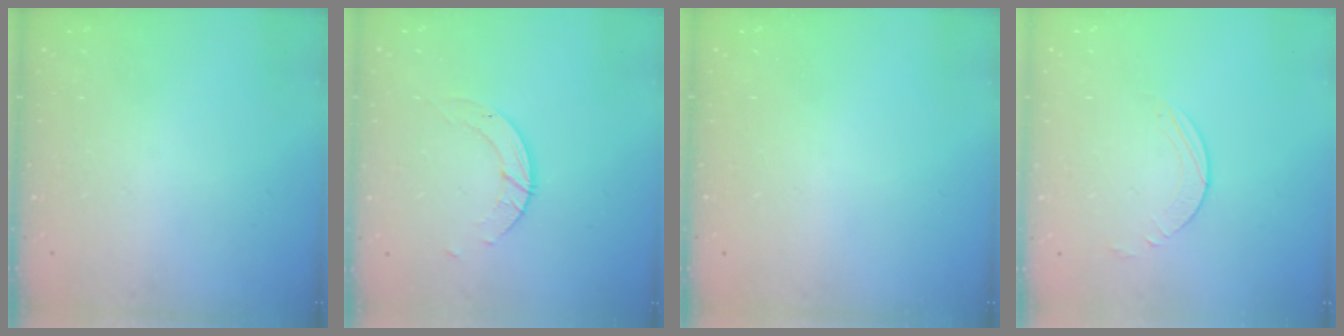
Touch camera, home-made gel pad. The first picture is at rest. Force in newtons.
{"total": 3.0, "press": 3.0, "slide": 0.3}
{"total": 0.0}
{"total": 3.9, "press": 3.9, "slide": 0.3}